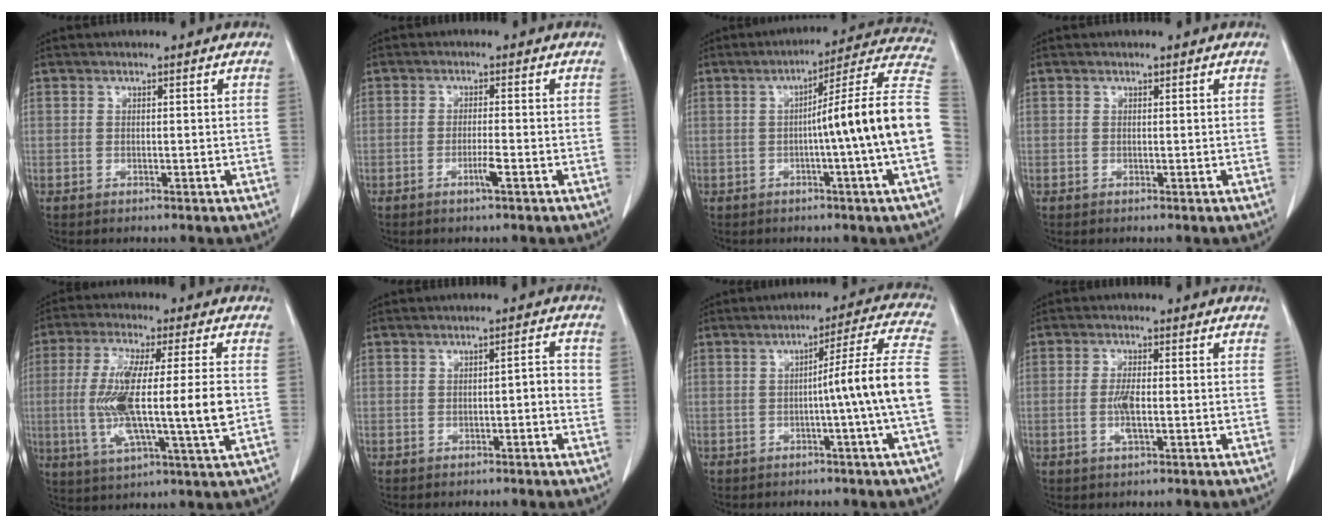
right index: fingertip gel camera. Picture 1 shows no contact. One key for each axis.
{"total": 2.4, "fx": -1.1, "fy": -0.2, "fz": 2.1, "tx": -0.042, "ty": -0.004, "tz": -0.022}
{"total": 16.9, "fx": -1.6, "fy": -2.1, "fz": 16.6, "tx": -0.211, "ty": 0.022, "tz": -0.035}
{"total": 0.0}
{"total": 15.7, "fx": -0.7, "fy": 1.2, "fz": 15.7, "tx": -0.302, "ty": -0.007, "tz": -0.016}
{"total": 3.0, "fx": 0.0, "fy": 0.7, "fz": 3.0, "tx": -0.035, "ty": 0.009, "tz": -0.002}
{"total": 11.4, "fx": -1.7, "fy": -2.5, "fz": 11.0, "tx": -0.140, "ty": 0.010, "tz": -0.025}
{"total": 3.6, "fx": -0.6, "fy": 0.7, "fz": 3.5, "tx": -0.075, "ty": -0.005, "tz": -0.012}